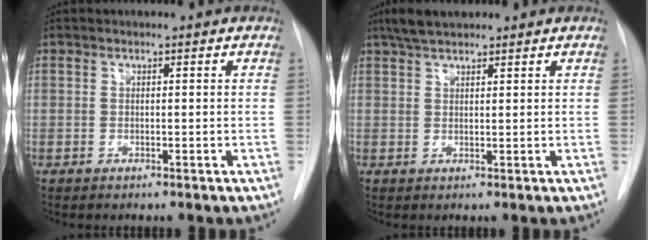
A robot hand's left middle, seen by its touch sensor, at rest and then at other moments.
{"total": 4.1, "force": [3.3, 1.1, 2.1], "torque": [-0.045, 0.013, 0.061]}